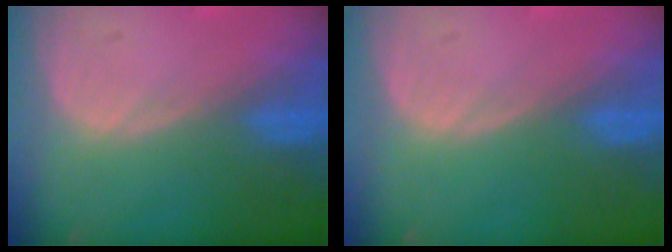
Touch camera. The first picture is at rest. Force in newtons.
{"total": 0.0}